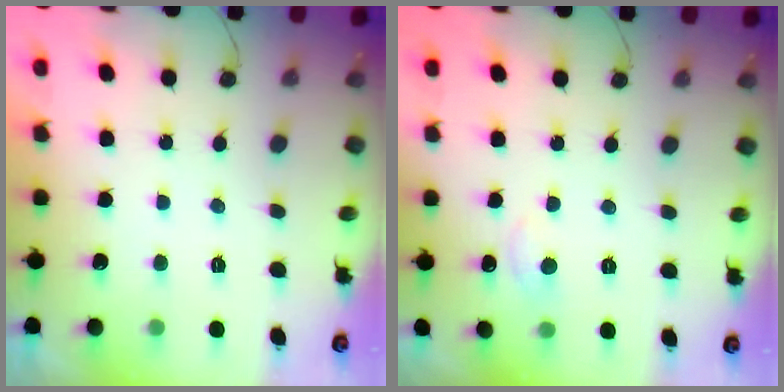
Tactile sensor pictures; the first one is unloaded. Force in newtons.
{"total": 5.5, "press": 5.4, "slide": 0.7}